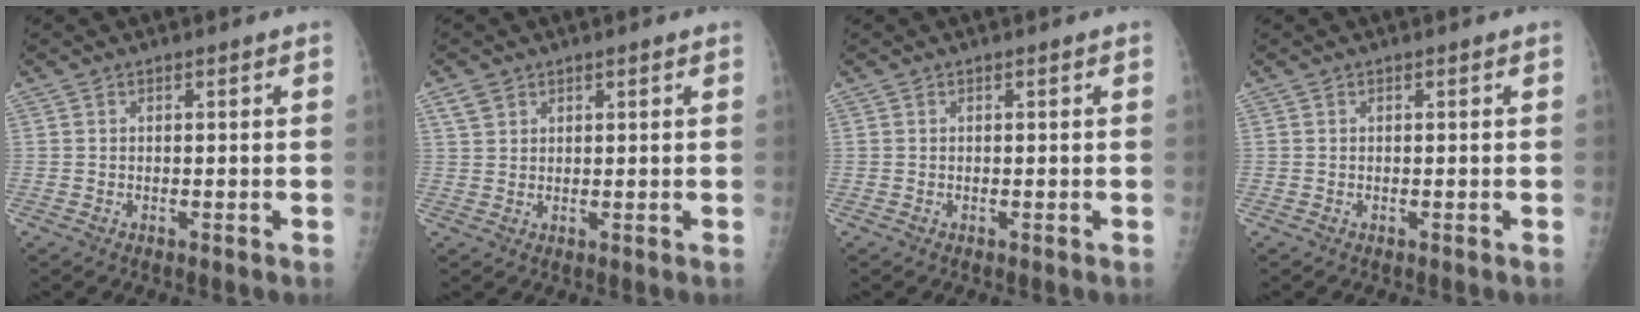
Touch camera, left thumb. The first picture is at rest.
{"total": 2.6, "force": [1.7, 1.8, 1.0], "torque": [-0.012, -0.003, 0.033]}
{"total": 0.0}
{"total": 0.0}